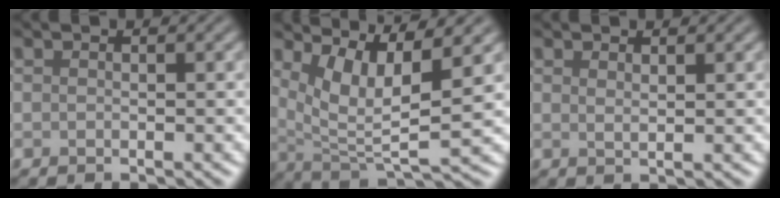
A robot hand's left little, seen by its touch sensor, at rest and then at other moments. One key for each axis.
{"total": 6.3, "fx": 3.0, "fy": 1.7, "fz": 5.3, "tx": -0.102, "ty": -0.005, "tz": 0.062}
{"total": 1.0, "fx": 0.8, "fy": 0.2, "fz": 0.6, "tx": -0.009, "ty": 0.000, "tz": 0.014}